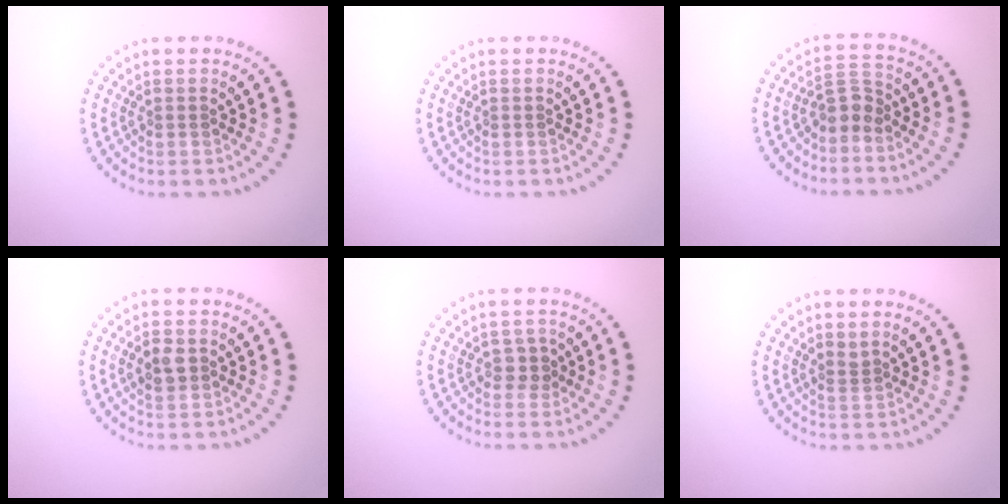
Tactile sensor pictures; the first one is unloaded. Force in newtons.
{"total": 0.0}
{"total": 2.3, "press": 1.9, "slide": 1.3}
{"total": 1.9, "press": 1.8, "slide": 0.3}
{"total": 1.5, "press": 1.3, "slide": 0.8}
{"total": 0.7, "press": 0.4, "slide": 0.6}